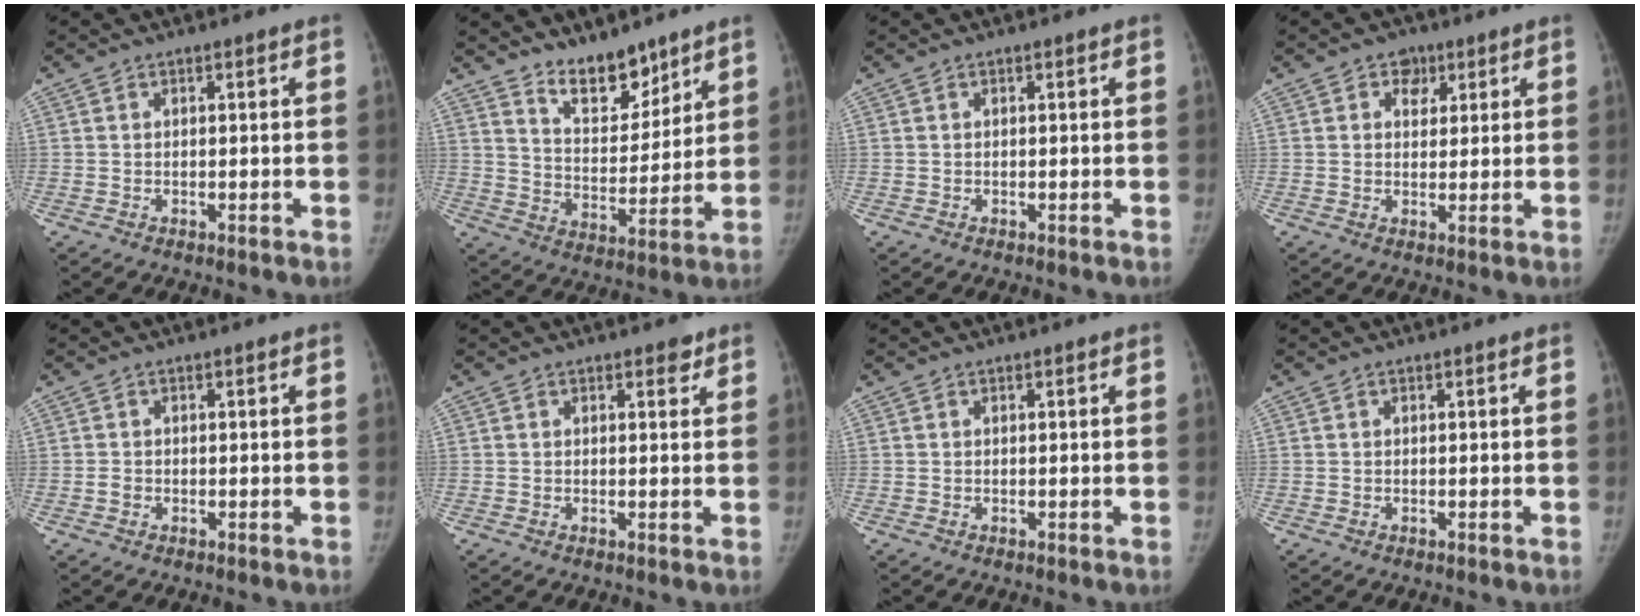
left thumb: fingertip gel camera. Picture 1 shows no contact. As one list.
[{"total": 10.6, "force": [8.5, 4.3, 4.5], "torque": [-0.043, -0.074, 0.156]}, {"total": 0.0}, {"total": 3.9, "force": [1.9, 3.0, 1.4], "torque": [0.008, -0.006, 0.025]}, {"total": 0.9, "force": [-0.3, 0.8, 0.3], "torque": [-0.004, 0.002, -0.005]}, {"total": 2.4, "force": [1.7, 1.2, 1.1], "torque": [0.002, -0.009, 0.020]}, {"total": 0.0}, {"total": 0.0}]